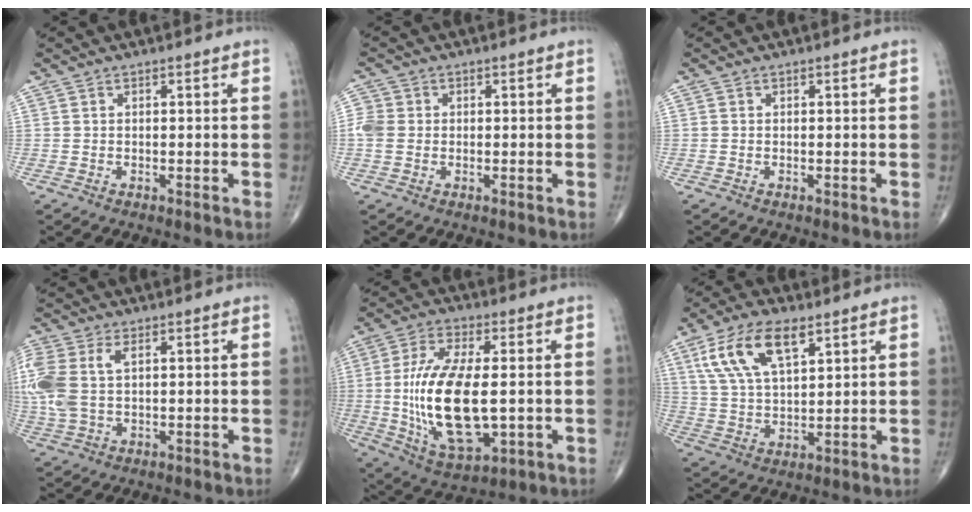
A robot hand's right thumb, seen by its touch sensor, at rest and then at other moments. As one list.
[{"total": 3.4, "force": [-0.1, 3.0, 1.7], "torque": [-0.038, 0.007, -0.005]}, {"total": 0.0}, {"total": 10.9, "force": [2.1, 6.3, 8.7], "torque": [-0.241, 0.017, 0.048]}, {"total": 19.4, "force": [-1.0, 8.7, 17.3], "torque": [-0.336, -0.010, -0.005]}, {"total": 13.0, "force": [6.4, 5.9, 9.7], "torque": [-0.181, -0.013, 0.125]}]